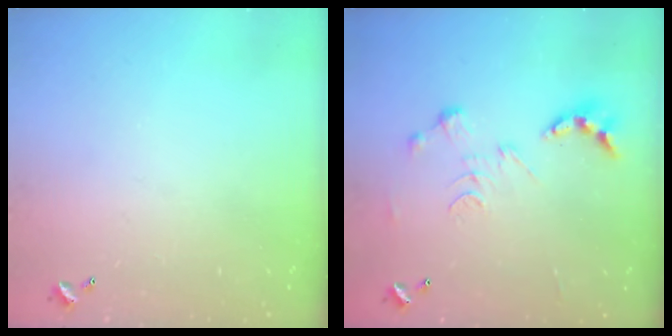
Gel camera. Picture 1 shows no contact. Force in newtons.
{"total": 0.0}